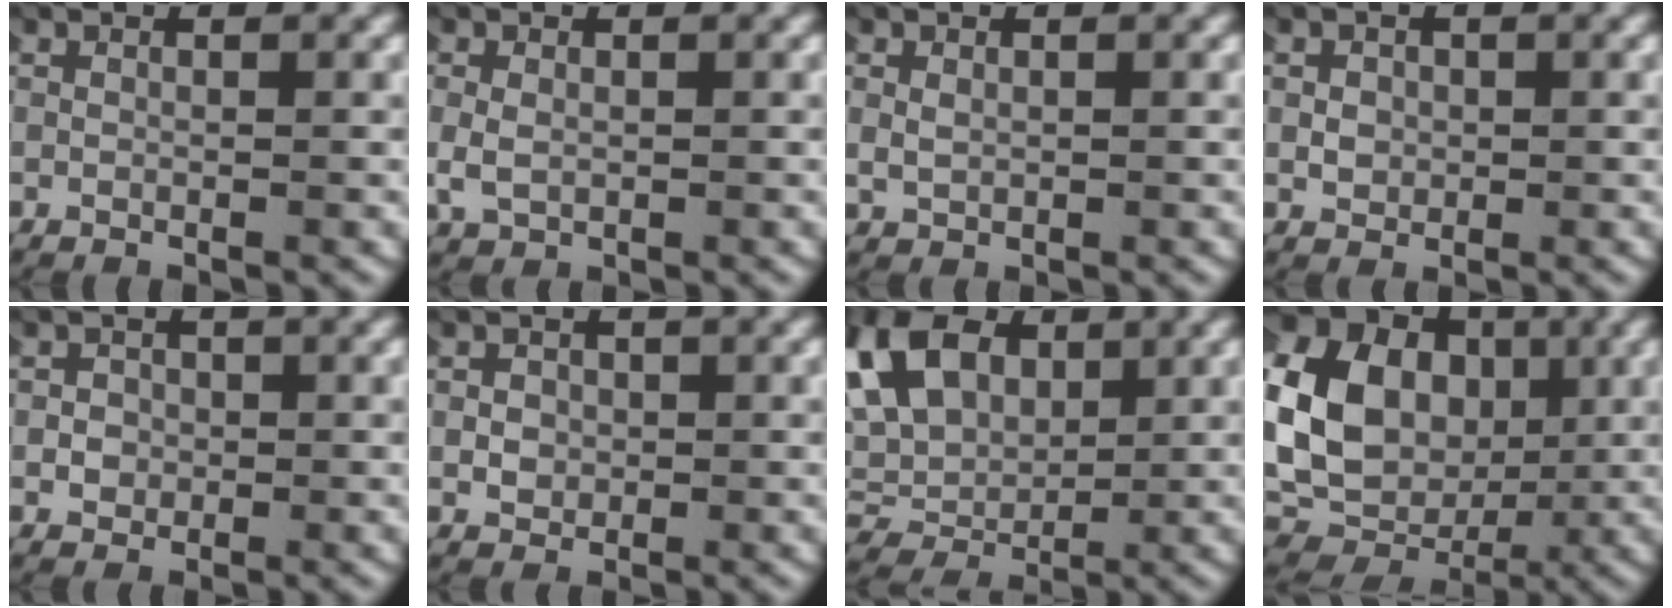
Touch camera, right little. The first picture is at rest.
{"total": 1.9, "force": [0.0, 1.5, 1.2], "torque": [-0.045, -0.003, 0.005]}
{"total": 1.1, "force": [0.4, 0.8, 0.6], "torque": [-0.025, -0.002, 0.012]}
{"total": 1.0, "force": [0.0, 1.0, 0.3], "torque": [-0.013, 0.008, -0.004]}
{"total": 1.5, "force": [-0.3, 1.4, 0.2], "torque": [-0.009, 0.006, -0.011]}
{"total": 1.3, "force": [-0.1, 1.2, 0.4], "torque": [-0.013, 0.007, -0.005]}
{"total": 9.6, "force": [1.8, 7.2, 6.0], "torque": [-0.157, -0.015, 0.035]}
{"total": 15.9, "force": [0.8, 13.0, 9.1], "torque": [-0.215, -0.019, 0.010]}